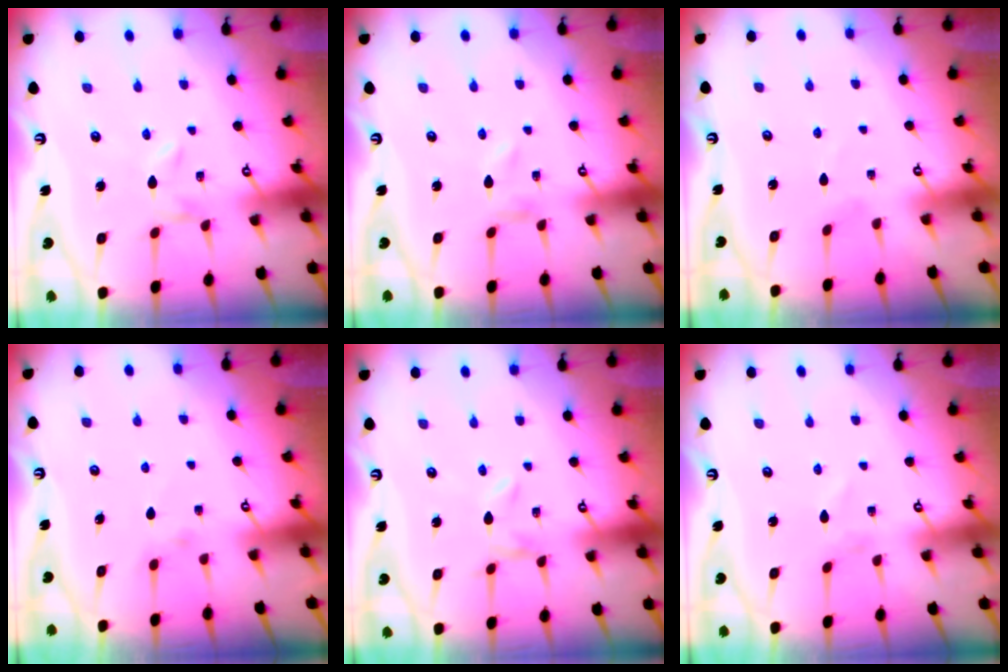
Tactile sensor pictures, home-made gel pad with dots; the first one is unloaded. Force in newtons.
{"total": 0.0}
{"total": 1.1, "press": 1.1, "slide": 0.1}
{"total": 3.6, "press": 3.6, "slide": 0.3}
{"total": 0.0}
{"total": 0.0}